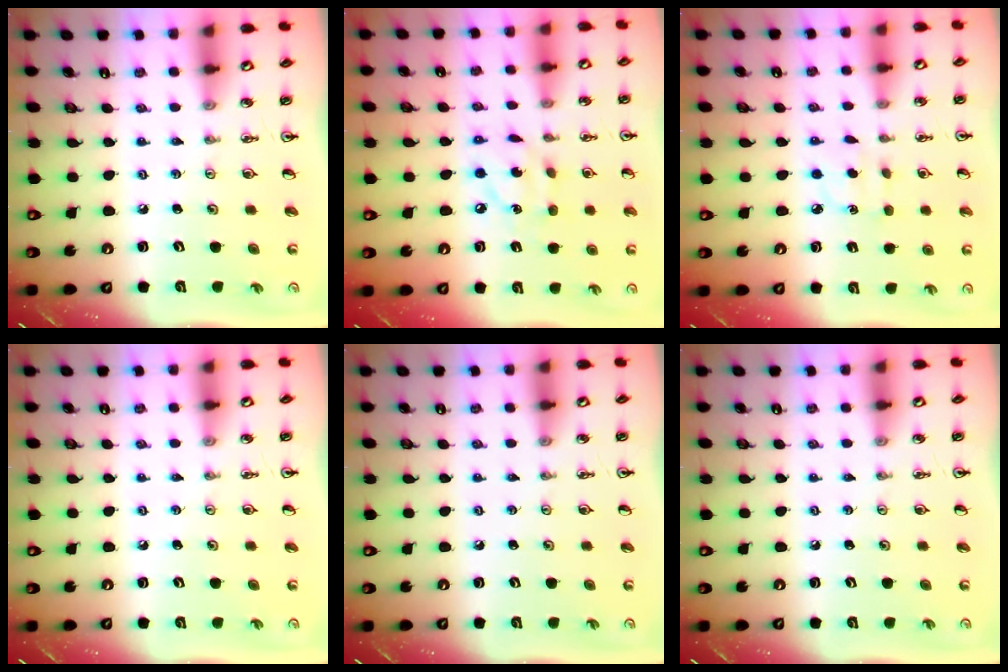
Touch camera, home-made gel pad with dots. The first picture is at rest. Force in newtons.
{"total": 8.9, "press": 8.9, "slide": 0.5}
{"total": 3.9, "press": 3.9, "slide": 0.5}
{"total": 0.0}
{"total": 0.0}
{"total": 0.0}